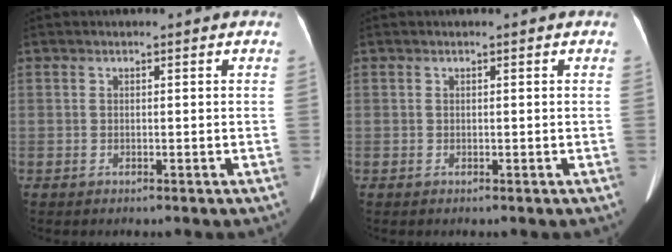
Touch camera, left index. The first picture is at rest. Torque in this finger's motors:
{"motor_torque": [-0.02, 0.02, 0.00, 0.00]}